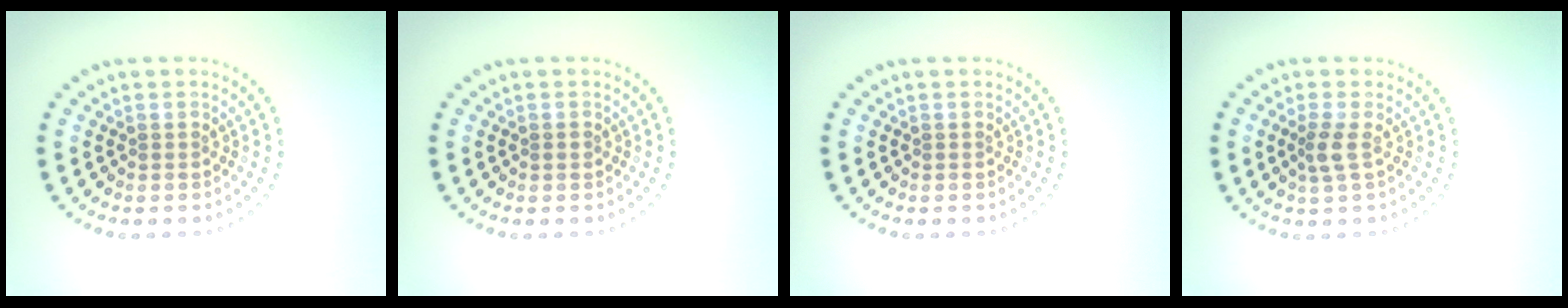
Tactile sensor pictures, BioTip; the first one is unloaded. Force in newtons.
{"total": 0.6, "press": 0.6, "slide": 0.1}
{"total": 0.0}
{"total": 1.7, "press": 1.4, "slide": 1.0}